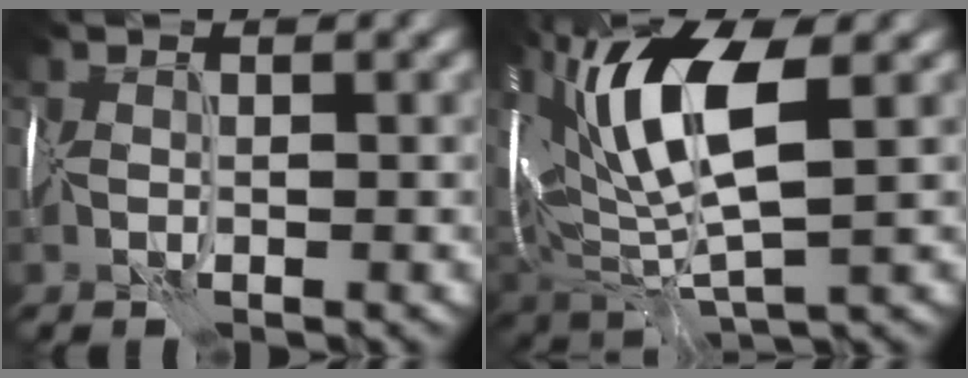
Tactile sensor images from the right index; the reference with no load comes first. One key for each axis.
{"total": 10.0, "fx": 2.7, "fy": 4.4, "fz": 8.6, "tx": -0.172, "ty": 0.015, "tz": 0.047}